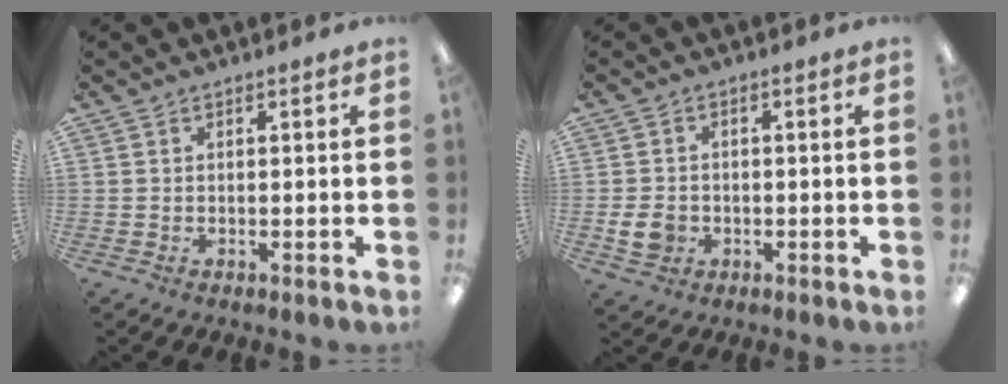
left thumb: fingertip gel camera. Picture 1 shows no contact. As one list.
[{"total": 4.7, "force": [-1.3, 3.8, 2.4], "torque": [-0.045, 0.001, -0.023]}]